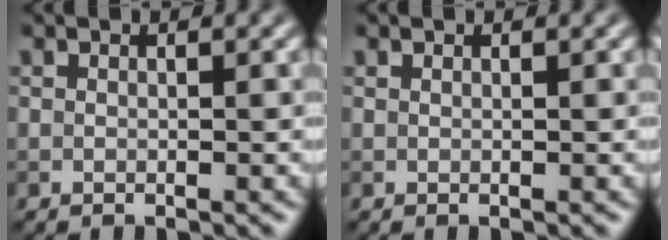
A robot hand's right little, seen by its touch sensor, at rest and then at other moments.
{"total": 0.0}